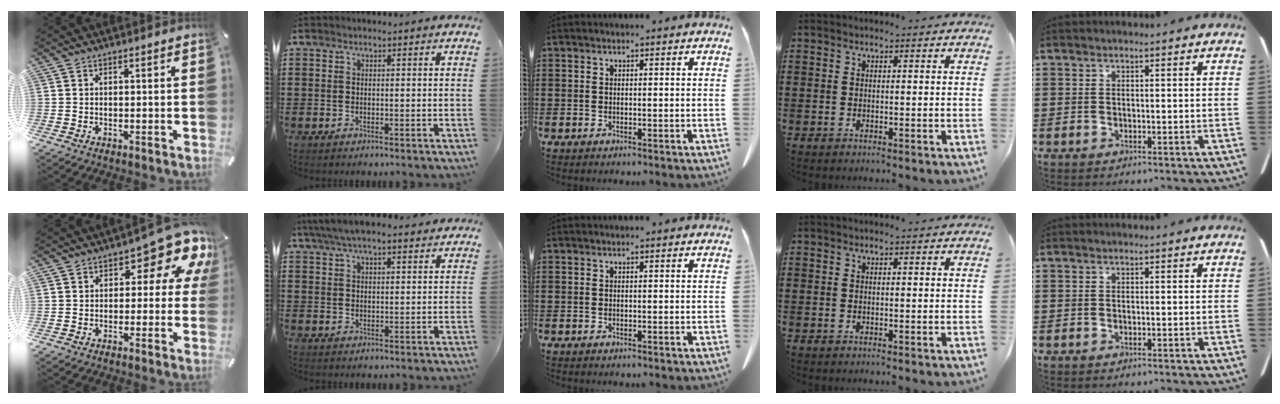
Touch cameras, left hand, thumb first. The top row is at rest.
{"thumb": {"total": 11.5, "force": [5.7, 5.4, 8.4], "torque": [-0.103, -0.043, 0.096]}, "index": {"total": 5.4, "force": [4.5, 1.6, 2.4], "torque": [-0.059, -0.002, 0.084]}}